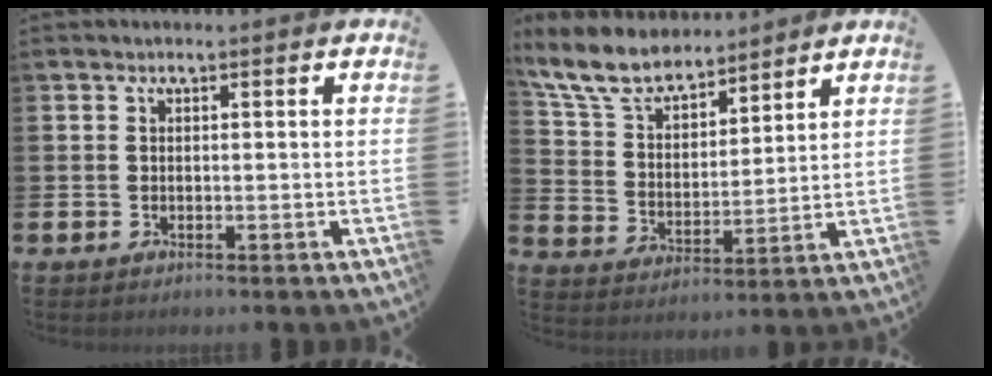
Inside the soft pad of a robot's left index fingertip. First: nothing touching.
{"total": 8.6, "force": [7.8, 2.7, 2.6], "torque": [-0.092, -0.037, 0.144]}